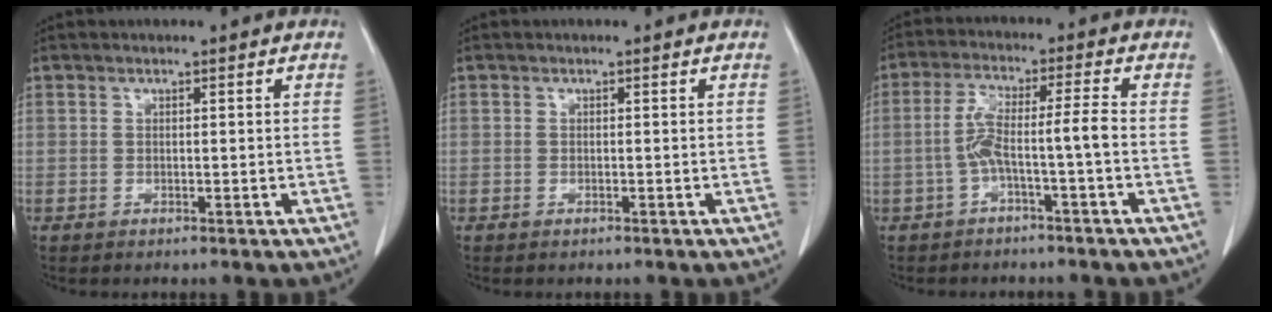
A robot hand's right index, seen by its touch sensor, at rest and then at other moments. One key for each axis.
{"total": 0.0}
{"total": 5.9, "fx": -1.8, "fy": -0.3, "fz": 5.6, "tx": -0.114, "ty": 0.022, "tz": -0.029}